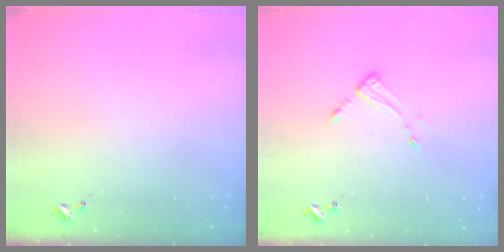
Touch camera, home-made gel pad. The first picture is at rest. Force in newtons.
{"total": 3.2, "press": 3.2, "slide": 0.3}